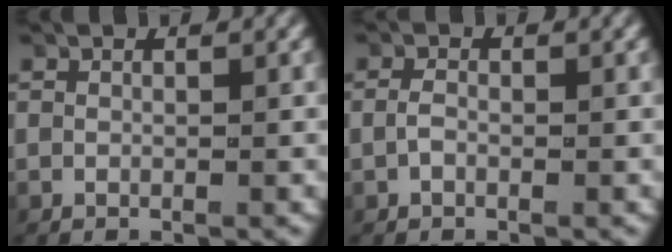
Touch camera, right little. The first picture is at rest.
{"total": 0.9, "force": [-0.5, 0.5, 0.6], "torque": [-0.019, -0.001, -0.009]}